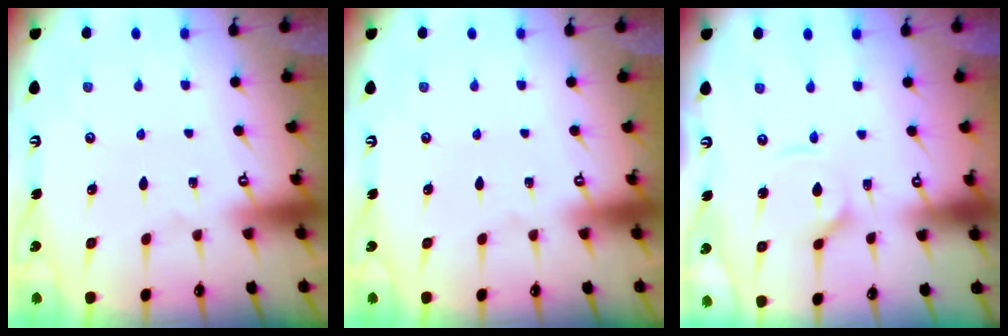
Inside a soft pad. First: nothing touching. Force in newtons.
{"total": 0.0}
{"total": 4.4, "press": 4.3, "slide": 0.8}